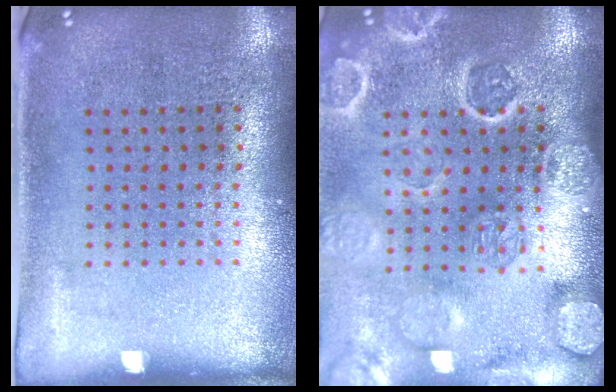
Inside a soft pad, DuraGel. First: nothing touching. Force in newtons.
{"total": 3.7, "press": 3.3, "slide": 1.6}